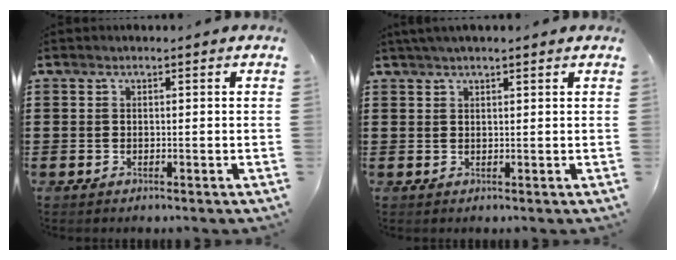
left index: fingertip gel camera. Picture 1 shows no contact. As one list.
[{"total": 1.6, "force": [1.3, 0.1, 1.0], "torque": [-0.021, 0.001, 0.024]}]